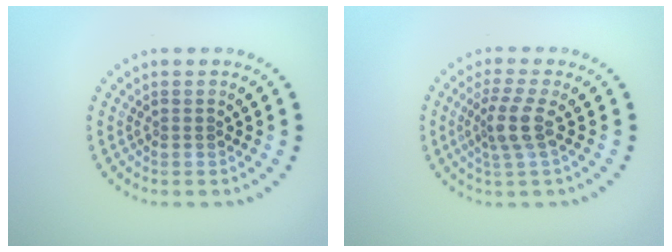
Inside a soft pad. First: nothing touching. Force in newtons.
{"total": 2.8, "press": 2.2, "slide": 1.7}